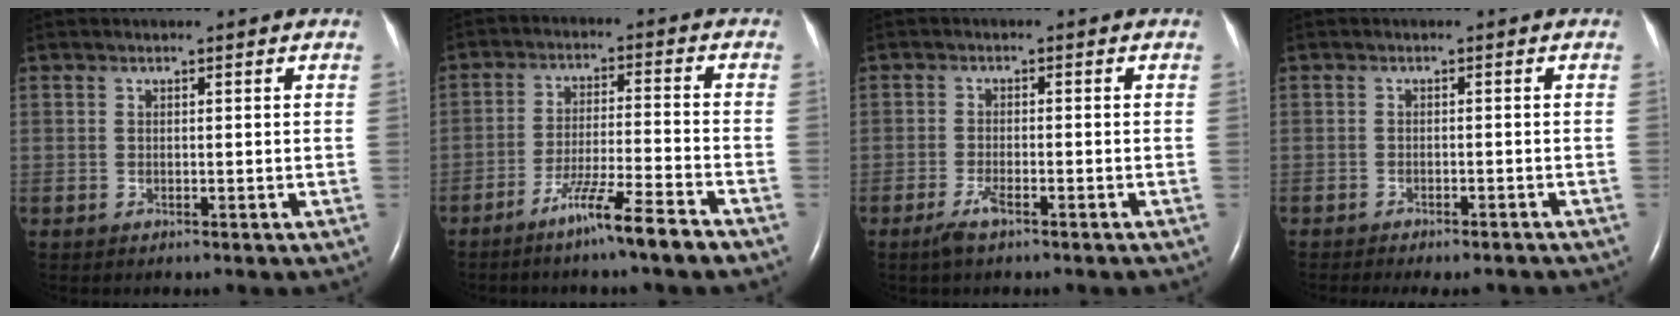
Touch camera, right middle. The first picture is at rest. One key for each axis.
{"total": 7.9, "fx": -5.7, "fy": -0.9, "fz": 5.4, "tx": -0.099, "ty": -0.020, "tz": -0.107}
{"total": 3.0, "fx": -2.2, "fy": 0.3, "fz": 2.1, "tx": -0.049, "ty": -0.004, "tz": -0.041}
{"total": 7.4, "fx": -6.5, "fy": 1.5, "fz": 3.1, "tx": -0.034, "ty": -0.008, "tz": -0.080}